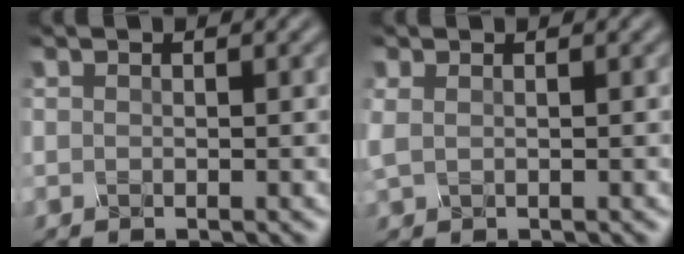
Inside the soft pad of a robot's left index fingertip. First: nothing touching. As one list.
[{"total": 1.1, "force": [0.5, 0.5, 0.8], "torque": [-0.020, 0.001, 0.012]}]